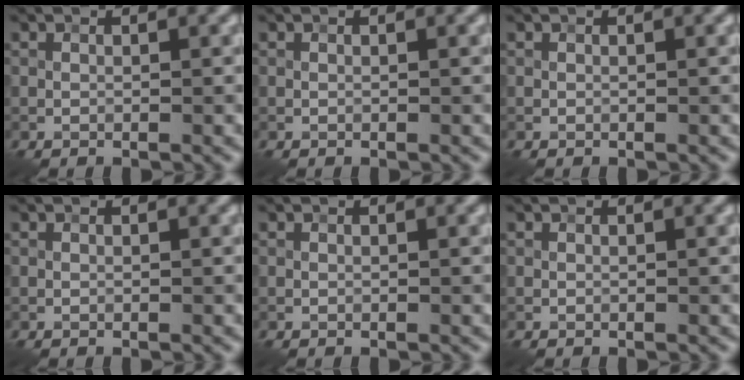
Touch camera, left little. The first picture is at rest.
{"total": 0.0}
{"total": 0.0}
{"total": 0.0}
{"total": 0.0}
{"total": 0.0}